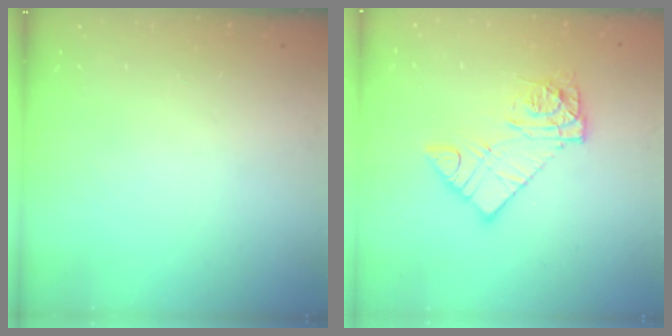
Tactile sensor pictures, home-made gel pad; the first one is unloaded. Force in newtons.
{"total": 11.0, "press": 10.9, "slide": 1.0}